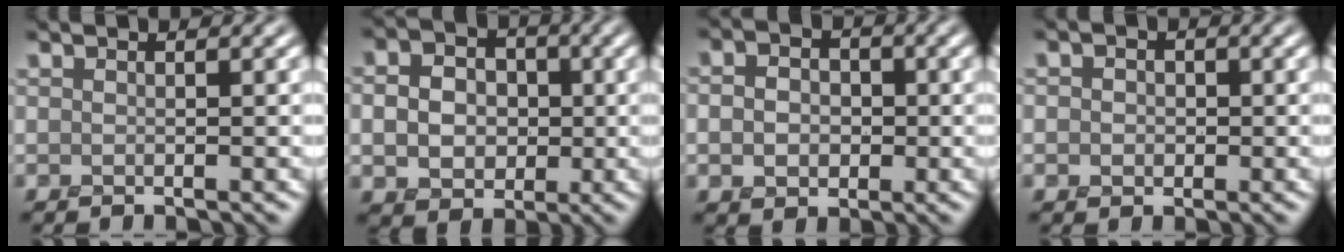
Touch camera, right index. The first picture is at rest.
{"total": 6.6, "force": [-0.1, 5.6, 3.5], "torque": [-0.059, 0.015, -0.016]}
{"total": 4.2, "force": [-0.4, 3.4, 2.4], "torque": [-0.040, -0.001, -0.019]}
{"total": 2.0, "force": [-0.3, 1.7, 0.9], "torque": [-0.013, -0.003, -0.012]}